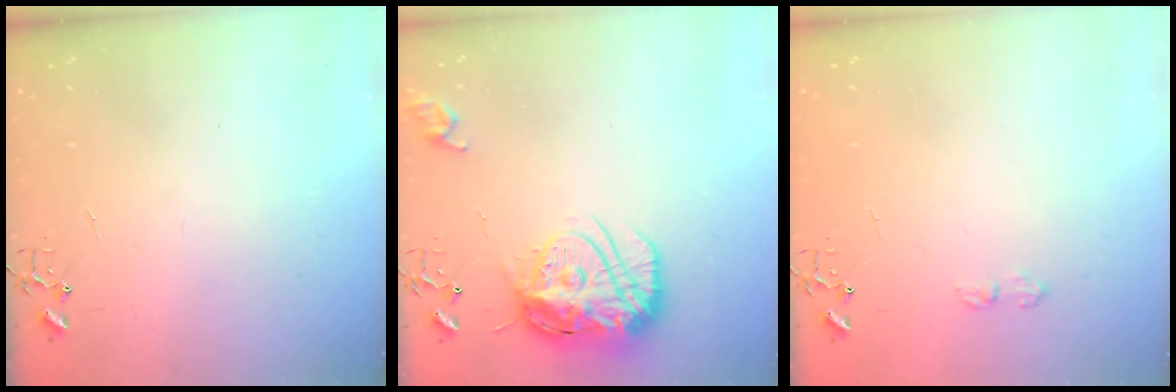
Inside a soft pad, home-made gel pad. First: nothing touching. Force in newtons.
{"total": 17.6, "press": 17.5, "slide": 1.6}
{"total": 6.4, "press": 6.4, "slide": 0.9}